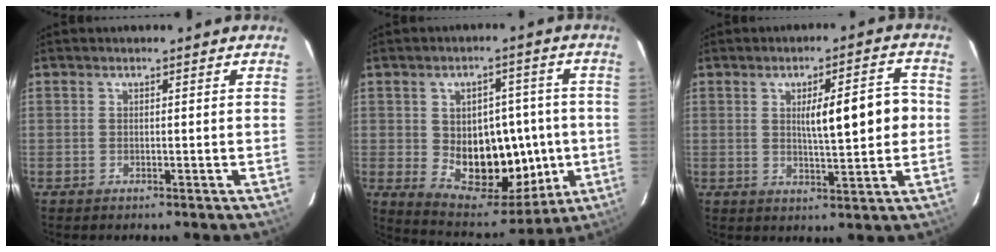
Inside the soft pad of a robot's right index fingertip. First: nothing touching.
{"total": 14.8, "force": [-1.3, 8.7, 11.9], "torque": [-0.170, 0.015, 0.006]}
{"total": 9.0, "force": [0.7, 1.6, 8.8], "torque": [-0.128, 0.015, 0.016]}